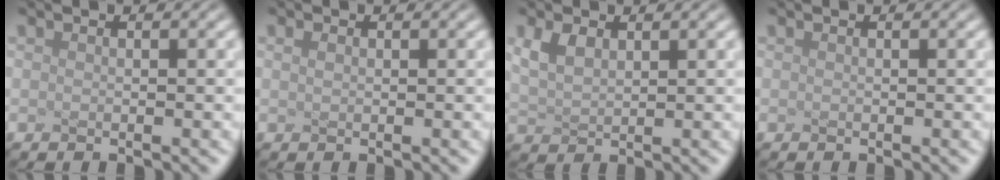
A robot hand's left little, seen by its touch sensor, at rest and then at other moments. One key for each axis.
{"total": 0.6, "fx": 0.2, "fy": 0.4, "fz": 0.4, "tx": -0.010, "ty": 0.002, "tz": 0.007}
{"total": 2.2, "fx": 1.1, "fy": 1.2, "fz": 1.5, "tx": -0.040, "ty": 0.002, "tz": 0.029}
{"total": 0.0}